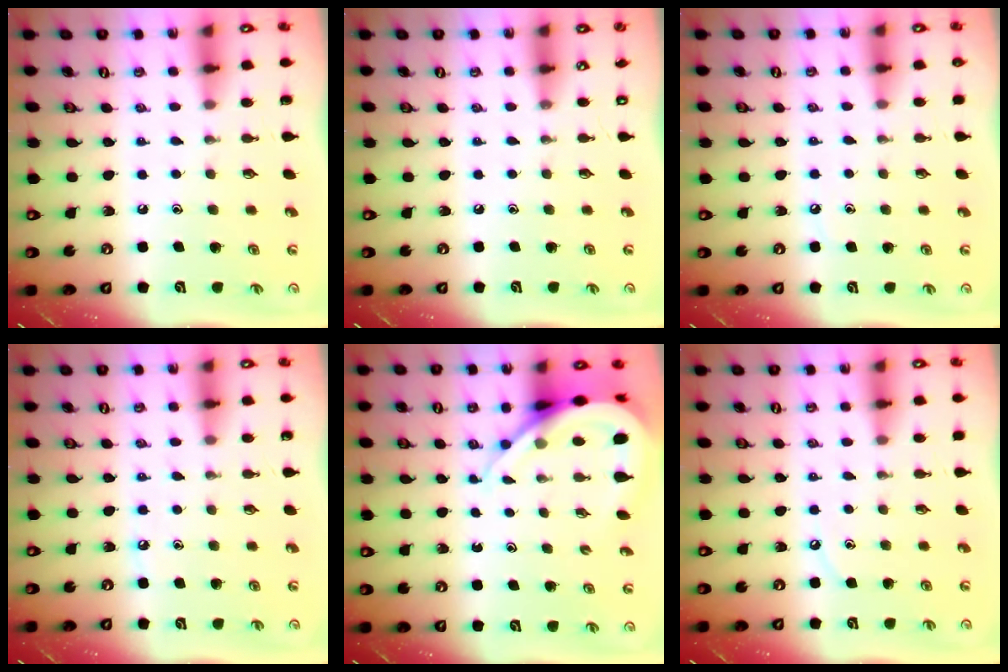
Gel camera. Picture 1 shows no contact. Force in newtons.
{"total": 0.0}
{"total": 3.7, "press": 3.7, "slide": 0.4}
{"total": 6.2, "press": 6.2, "slide": 0.7}
{"total": 10.7, "press": 10.6, "slide": 1.0}
{"total": 3.4, "press": 3.3, "slide": 0.4}